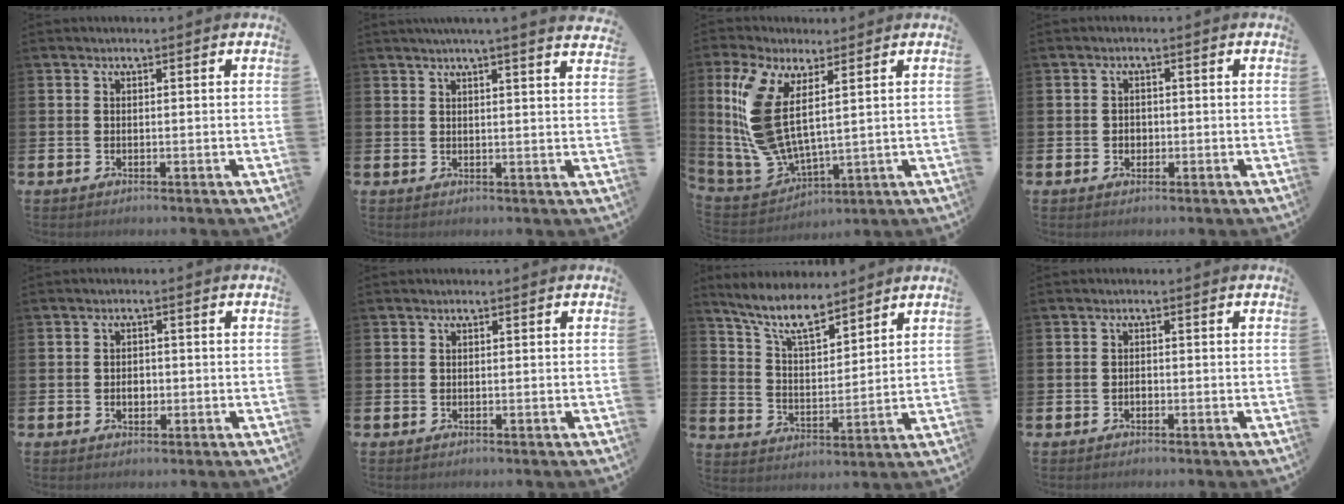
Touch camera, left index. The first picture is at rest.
{"total": 3.2, "force": [3.0, -0.9, 0.9], "torque": [-0.019, -0.014, 0.053]}
{"total": 10.1, "force": [4.0, 4.6, 8.1], "torque": [-0.199, -0.023, 0.072]}
{"total": 1.5, "force": [-0.3, 1.3, 0.6], "torque": [-0.004, 0.005, -0.010]}
{"total": 1.9, "force": [-0.4, 1.5, 1.2], "torque": [-0.006, -0.001, -0.014]}
{"total": 0.0}
{"total": 8.6, "force": [7.2, 2.4, 4.1], "torque": [-0.101, -0.027, 0.128]}
{"total": 0.8, "force": [-0.5, 0.4, 0.5], "torque": [-0.016, 0.003, -0.008]}